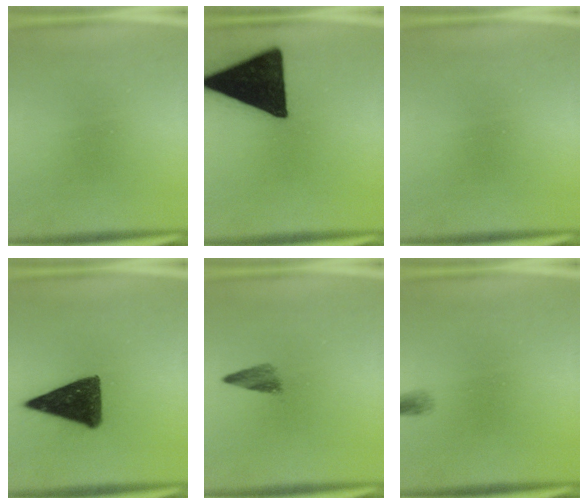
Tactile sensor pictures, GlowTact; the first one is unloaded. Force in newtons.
{"total": 19.7}
{"total": 0.0}
{"total": 11.5}
{"total": 2.4}
{"total": 0.6}